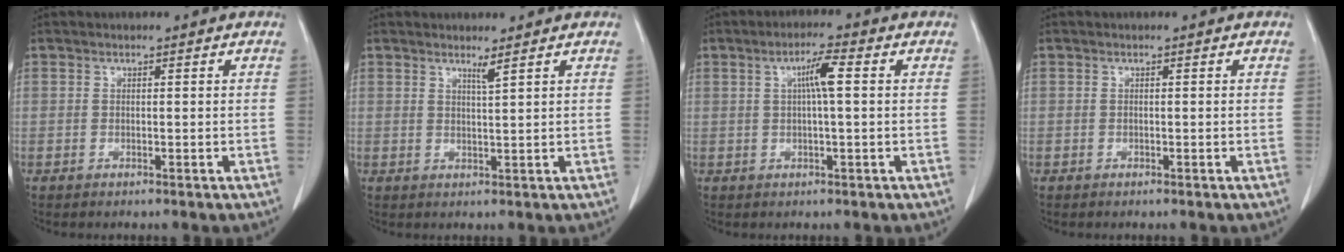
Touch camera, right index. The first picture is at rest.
{"total": 1.6, "force": [1.2, -0.5, 0.9], "torque": [-0.019, -0.011, 0.024]}
{"total": 4.4, "force": [1.0, 0.4, 4.2], "torque": [-0.075, 0.010, 0.015]}
{"total": 0.0}